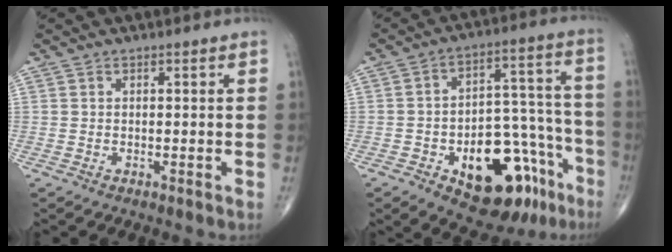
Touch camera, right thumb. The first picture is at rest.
{"total": 21.1, "force": [-10.2, 10.9, 14.9], "torque": [-0.154, 0.085, -0.134]}